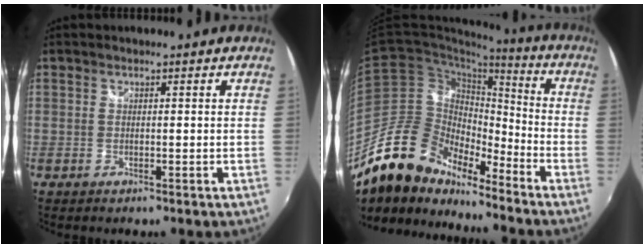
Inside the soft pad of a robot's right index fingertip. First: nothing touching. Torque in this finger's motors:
{"motor_torque": [0.72, -0.75, 0.10, -0.21]}